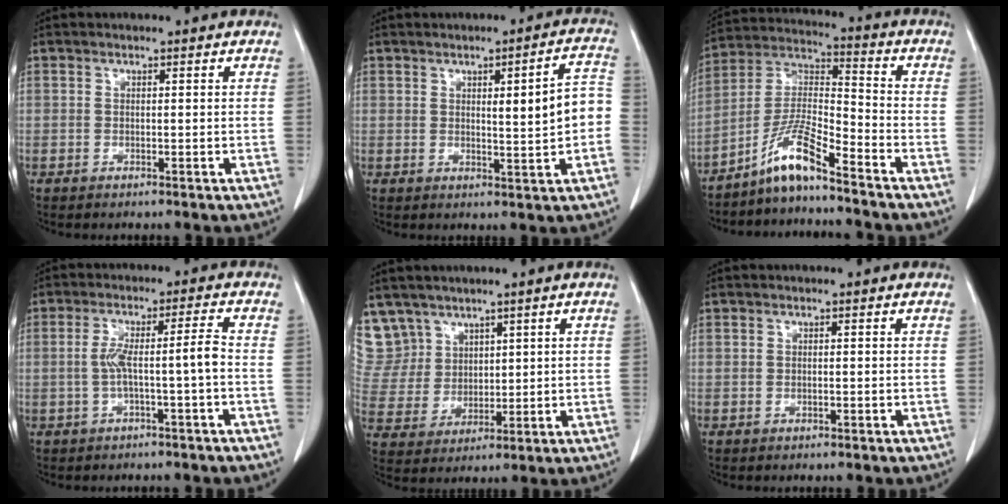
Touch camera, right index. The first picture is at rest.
{"total": 7.4, "force": [0.1, 1.0, 7.3], "torque": [-0.094, 0.015, 0.004]}
{"total": 9.1, "force": [-6.9, 0.4, 5.8], "torque": [-0.122, 0.005, -0.138]}
{"total": 5.3, "force": [-1.1, -0.4, 5.2], "torque": [-0.100, 0.022, -0.016]}
{"total": 9.7, "force": [6.8, 7.0, 0.3], "torque": [-0.018, 0.020, 0.157]}
{"total": 0.0}